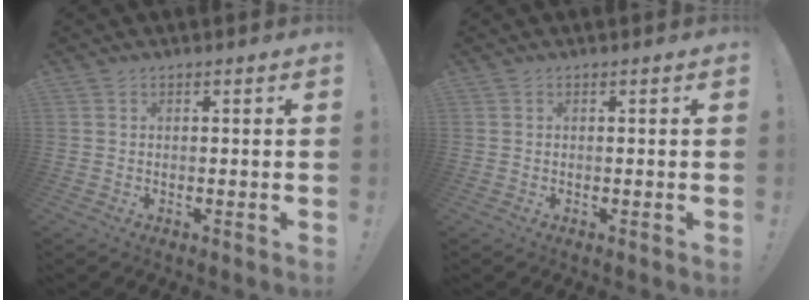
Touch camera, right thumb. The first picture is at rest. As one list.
[{"total": 0.0}]